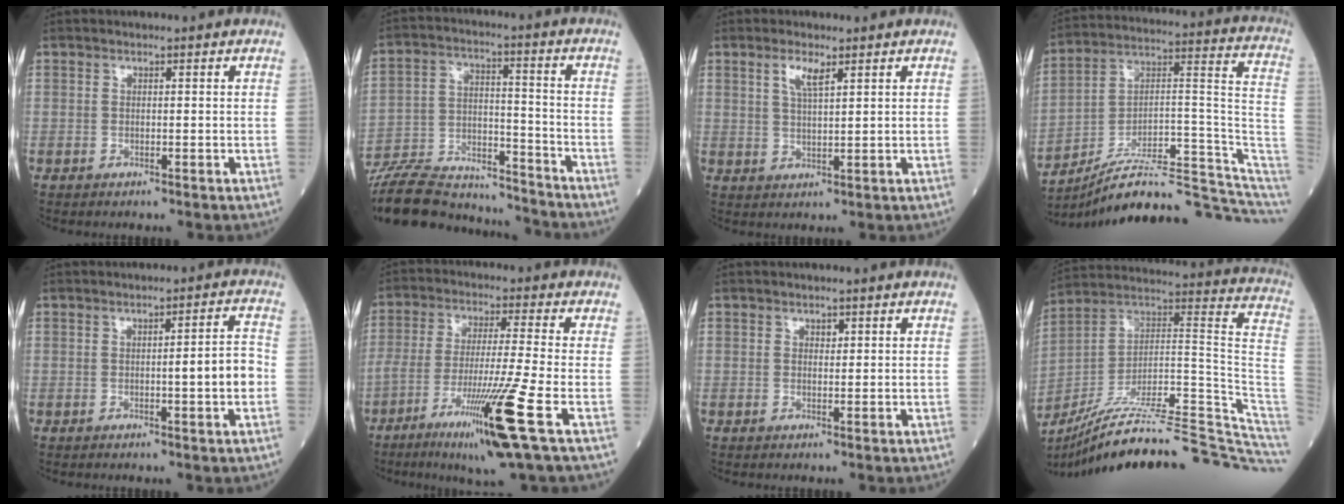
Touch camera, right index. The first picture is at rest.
{"total": 21.8, "force": [-20.5, 4.6, 6.0], "torque": [-0.148, 0.002, -0.325]}
{"total": 3.4, "force": [1.9, 0.6, 2.8], "torque": [-0.058, 0.001, 0.038]}
{"total": 21.5, "force": [-18.6, 2.2, 10.4], "torque": [-0.094, 0.059, -0.279]}
{"total": 4.8, "force": [-0.9, 0.1, 4.8], "torque": [-0.065, 0.006, -0.013]}
{"total": 13.7, "force": [-6.4, -1.7, 12.1], "torque": [-0.230, -0.035, -0.114]}
{"total": 0.8, "force": [0.4, 0.5, 0.4], "torque": [-0.002, -0.002, 0.006]}
{"total": 32.4, "force": [-27.7, 2.4, 16.7], "torque": [-0.138, 0.014, -0.401]}